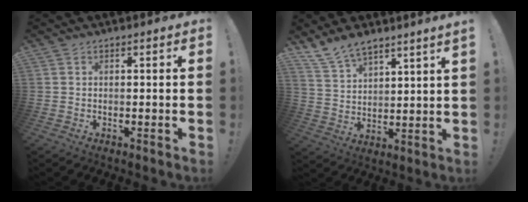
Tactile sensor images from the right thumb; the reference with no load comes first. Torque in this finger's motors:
{"motor_torque": [0.45, 0.52, 0.30, 0.30, 0.02]}